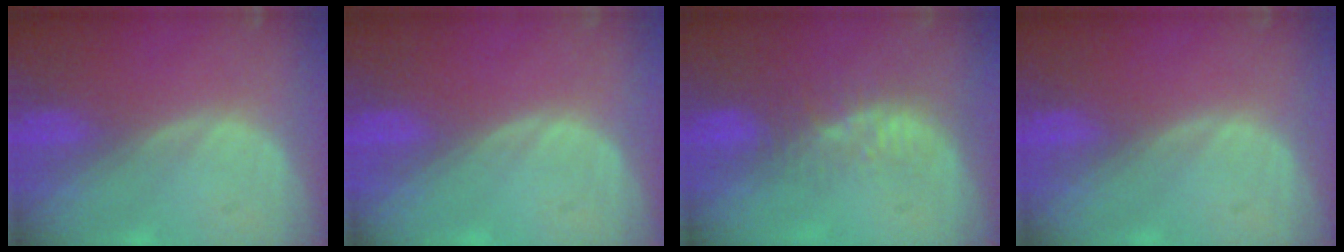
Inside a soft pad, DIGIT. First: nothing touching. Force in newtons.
{"total": 0.0}
{"total": 4.9, "press": 4.3, "slide": 2.2}
{"total": 0.0}